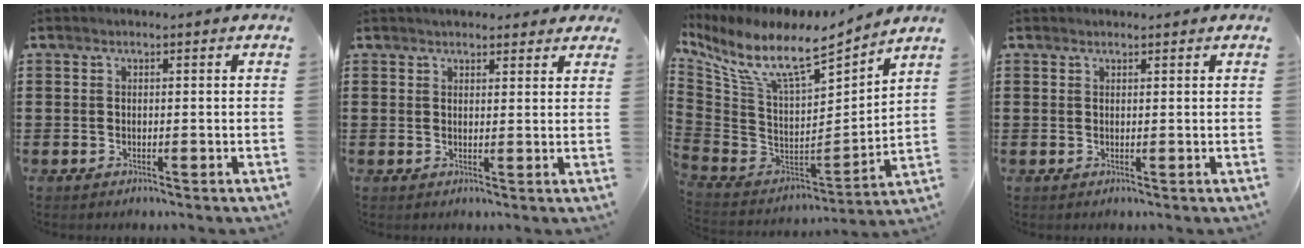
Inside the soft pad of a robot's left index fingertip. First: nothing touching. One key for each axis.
{"total": 2.5, "fx": 2.3, "fy": 0.9, "fz": 0.3, "tx": -0.005, "ty": -0.001, "tz": 0.042}
{"total": 10.7, "fx": 7.6, "fy": 2.9, "fz": 7.0, "tx": -0.164, "ty": -0.056, "tz": 0.131}
{"total": 0.7, "fx": 0.7, "fy": 0.0, "fz": 0.2, "tx": -0.005, "ty": -0.001, "tz": 0.014}